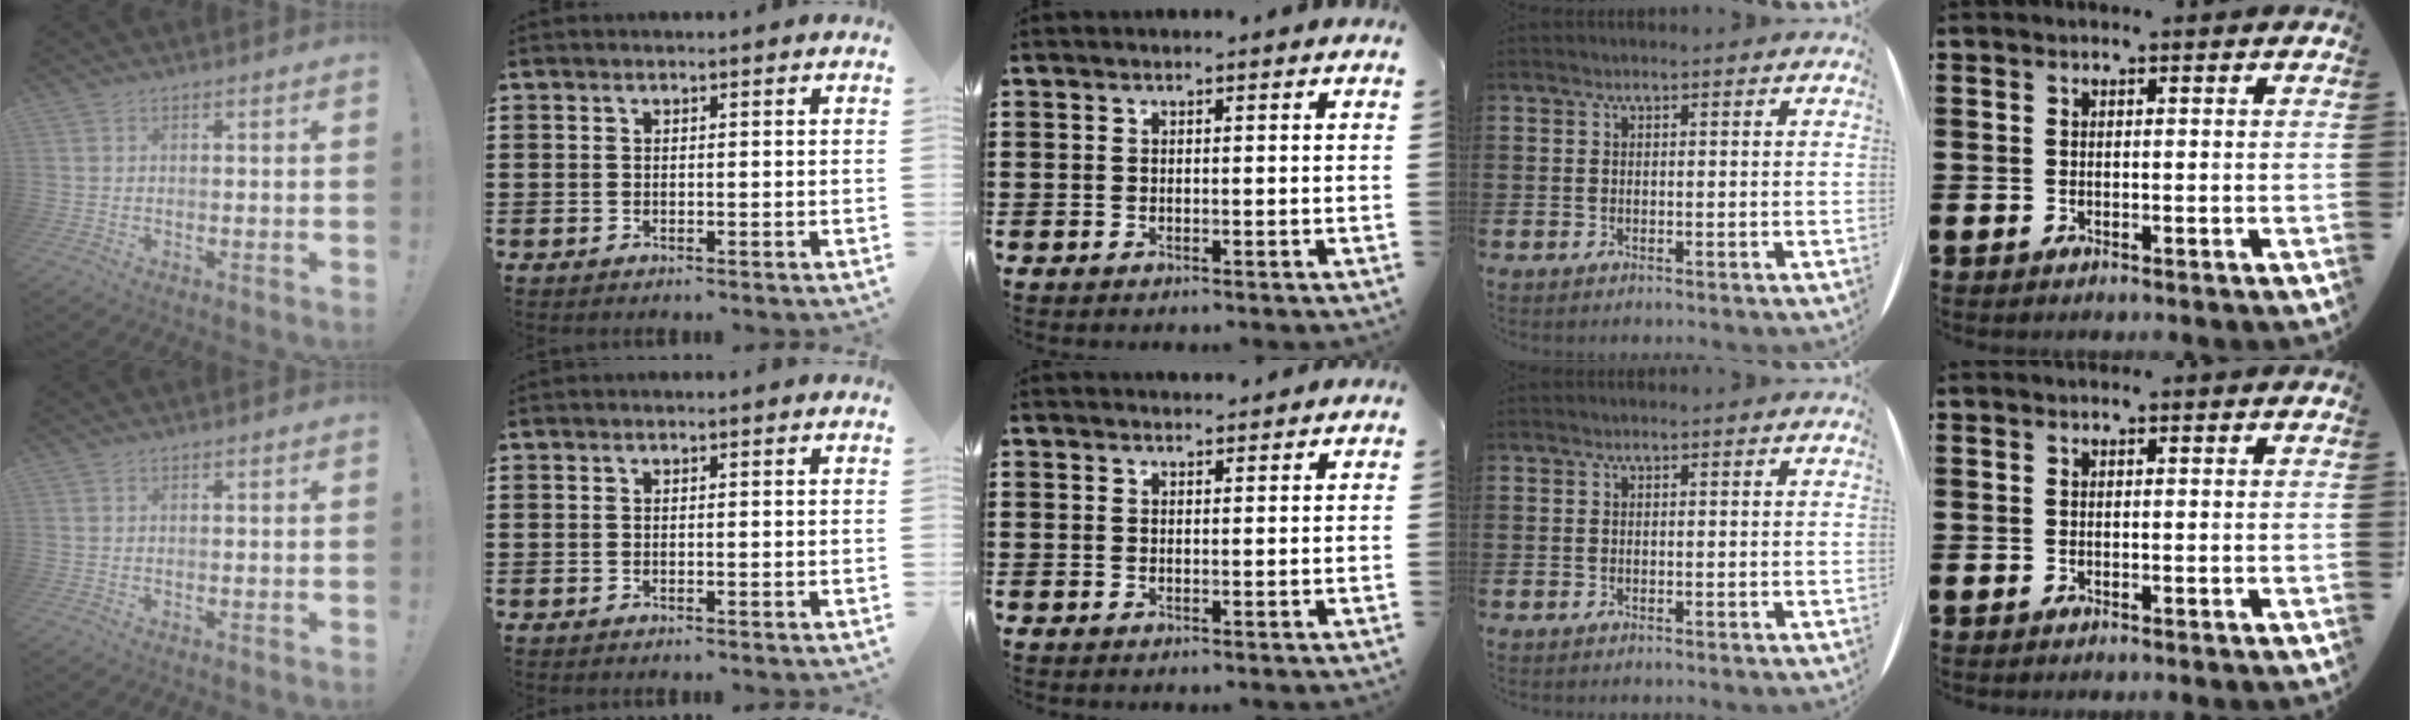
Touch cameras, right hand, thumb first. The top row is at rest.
{"middle": {"total": 1.2, "force": [1.1, 0.2, -0.1], "torque": [0.006, -0.004, 0.020]}}